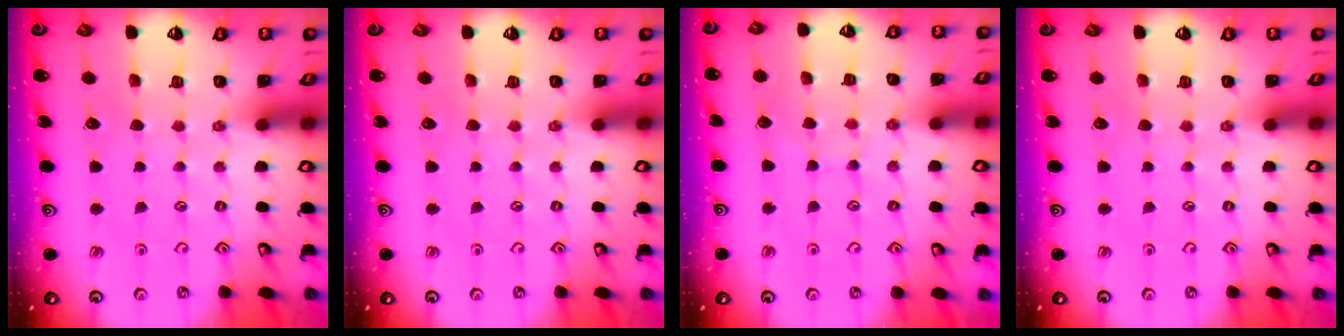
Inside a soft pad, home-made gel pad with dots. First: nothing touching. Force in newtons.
{"total": 0.0}
{"total": 5.1, "press": 5.1, "slide": 0.5}
{"total": 0.0}